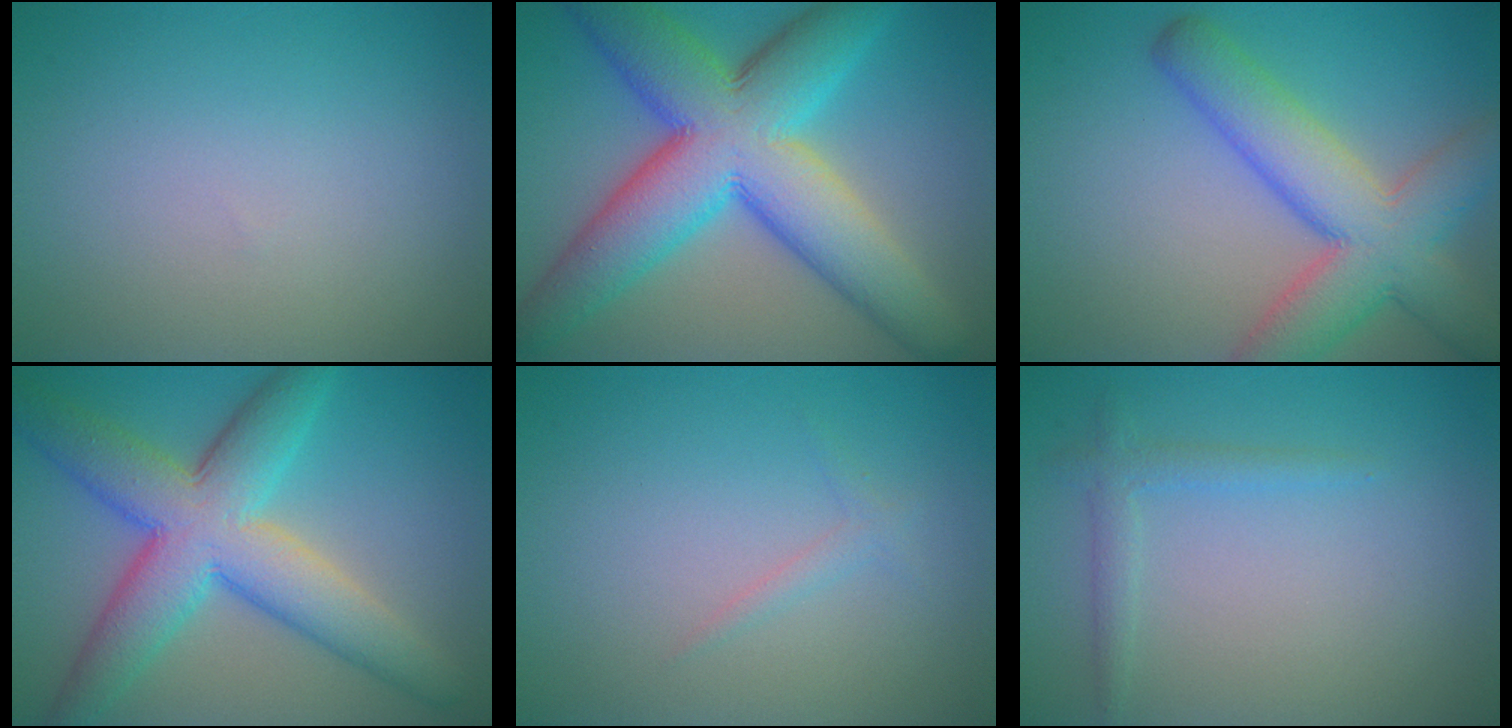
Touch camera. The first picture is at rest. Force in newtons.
{"total": 13.1, "press": 13.1, "slide": 0.2}
{"total": 8.2, "press": 8.2, "slide": 0.4}
{"total": 9.6, "press": 9.6, "slide": 0.3}
{"total": 0.9, "press": 0.9, "slide": 0.0}
{"total": 1.6, "press": 1.6, "slide": 0.1}